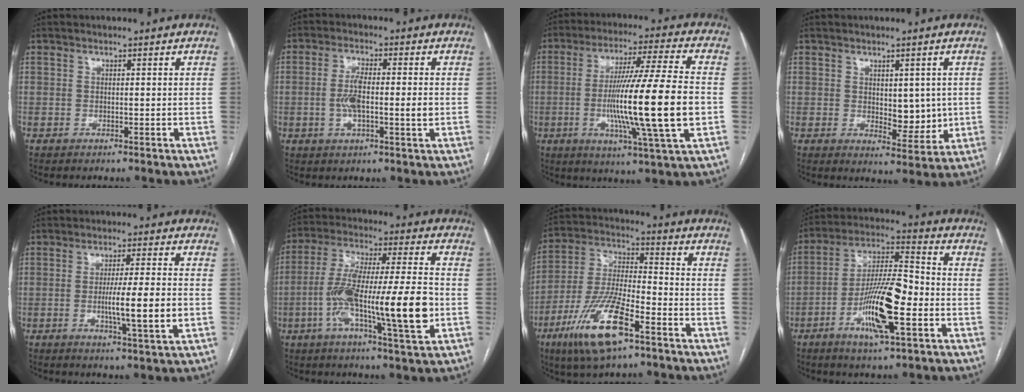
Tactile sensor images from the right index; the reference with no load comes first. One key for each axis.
{"total": 6.6, "fx": -0.5, "fy": 1.2, "fz": 6.4, "tx": -0.126, "ty": 0.007, "tz": -0.009}
{"total": 18.6, "fx": -2.7, "fy": -0.6, "fz": 18.4, "tx": -0.327, "ty": -0.013, "tz": -0.051}
{"total": 5.7, "fx": 0.5, "fy": 3.0, "fz": 4.8, "tx": -0.063, "ty": -0.007, "tz": 0.019}
{"total": 8.7, "fx": -1.5, "fy": -0.3, "fz": 8.6, "tx": -0.145, "ty": -0.012, "tz": -0.026}
{"total": 18.8, "fx": -4.3, "fy": 1.8, "fz": 18.2, "tx": -0.319, "ty": 0.005, "tz": -0.069}
{"total": 15.6, "fx": -8.2, "fy": 3.9, "fz": 12.7, "tx": -0.266, "ty": -0.012, "tz": -0.145}
{"total": 14.2, "fx": -4.5, "fy": 2.4, "fz": 13.3, "tx": -0.250, "ty": 0.001, "tz": -0.079}